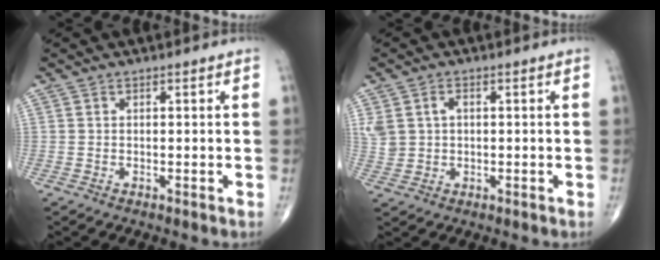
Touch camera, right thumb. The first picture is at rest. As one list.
[{"total": 5.4, "force": [1.2, 4.0, 3.4], "torque": [-0.073, 0.008, 0.032]}]